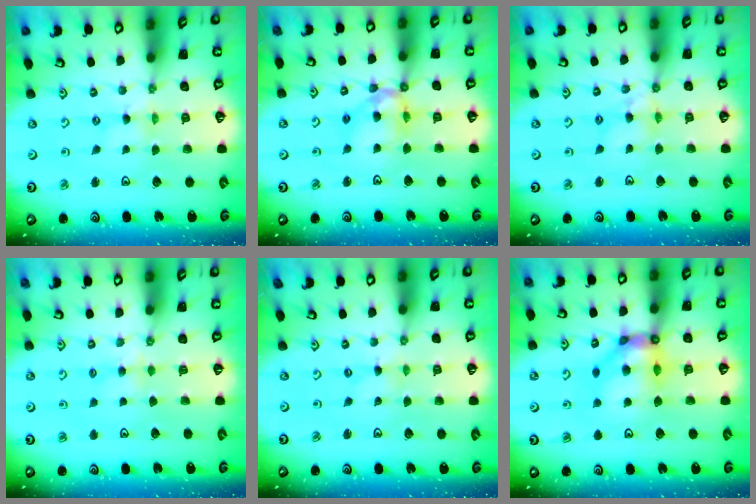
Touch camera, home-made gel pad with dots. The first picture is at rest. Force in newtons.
{"total": 11.5, "press": 11.4, "slide": 1.1}
{"total": 7.1, "press": 7.1, "slide": 0.5}
{"total": 2.4, "press": 2.4, "slide": 0.4}
{"total": 0.0}
{"total": 11.3, "press": 11.2, "slide": 1.1}